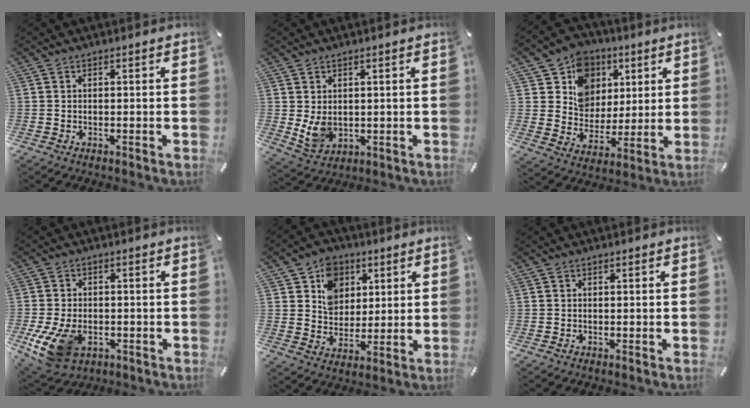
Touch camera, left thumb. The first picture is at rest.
{"total": 6.0, "force": [1.6, 4.8, 3.3], "torque": [-0.080, -0.018, 0.027]}
{"total": 13.4, "force": [5.1, 12.1, 3.1], "torque": [-0.053, -0.032, 0.099]}
{"total": 10.9, "force": [-3.7, 7.5, 6.9], "torque": [-0.147, 0.004, -0.061]}
{"total": 10.2, "force": [4.1, 8.8, 3.2], "torque": [-0.057, -0.011, 0.078]}
{"total": 0.0}